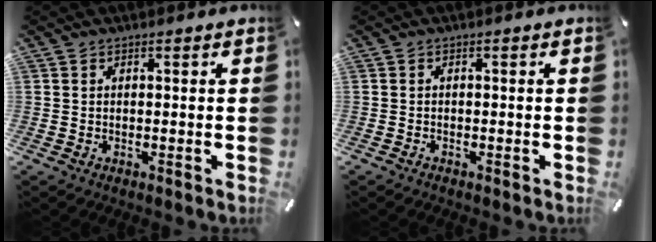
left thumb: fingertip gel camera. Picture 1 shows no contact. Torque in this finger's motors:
{"motor_torque": [0.09, 0.03, -0.04, -0.09, 0.02]}